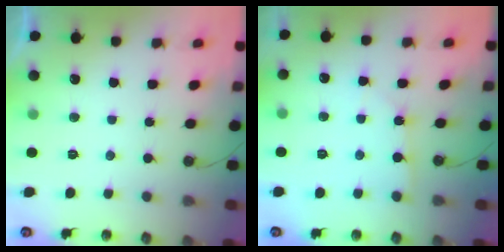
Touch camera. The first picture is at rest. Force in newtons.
{"total": 2.8, "press": 2.8, "slide": 0.3}